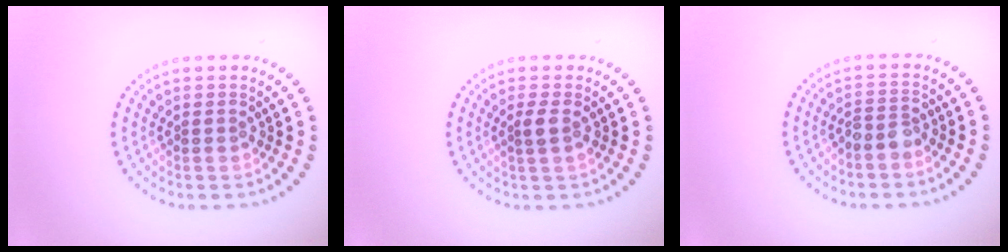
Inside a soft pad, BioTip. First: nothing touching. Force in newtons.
{"total": 1.3, "press": 1.1, "slide": 0.5}
{"total": 1.7, "press": 1.4, "slide": 1.0}